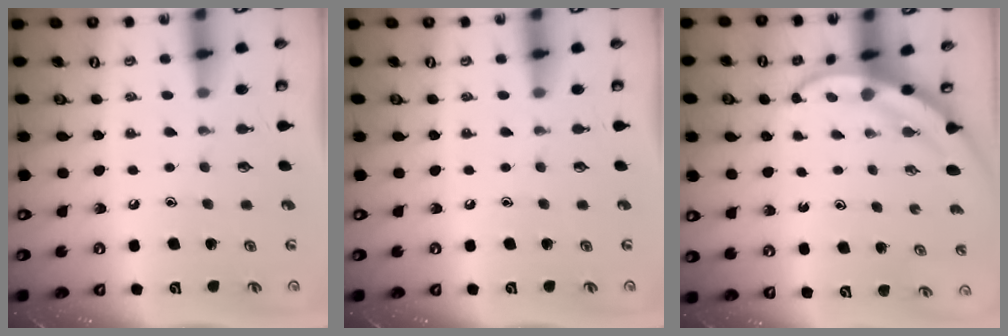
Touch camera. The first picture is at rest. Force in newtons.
{"total": 0.0}
{"total": 3.7, "press": 3.7, "slide": 0.5}